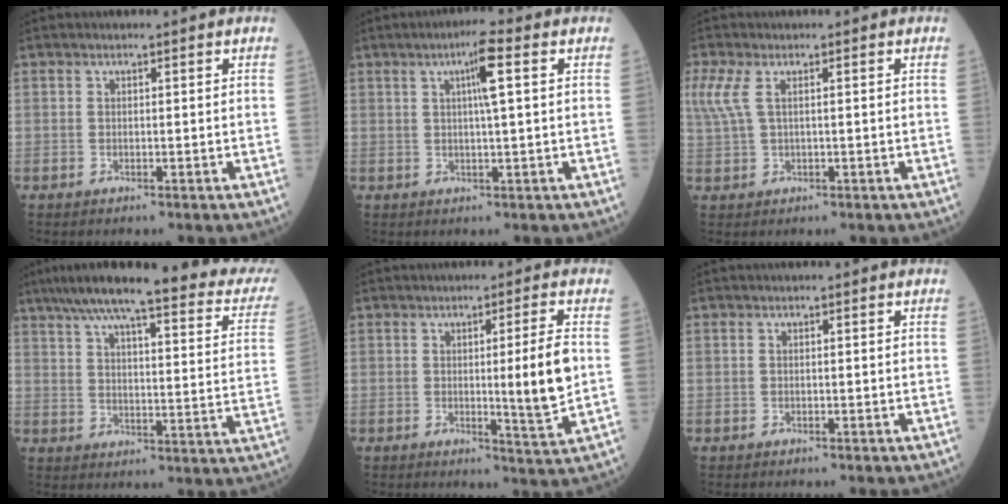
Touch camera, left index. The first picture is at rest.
{"total": 4.7, "force": [1.3, -0.4, 4.5], "torque": [-0.073, 0.002, 0.018]}
{"total": 5.2, "force": [1.9, 1.9, 4.4], "torque": [-0.137, 0.020, 0.043]}
{"total": 27.4, "force": [22.5, 3.2, 15.2], "torque": [-0.216, -0.016, 0.274]}
{"total": 7.1, "force": [-0.2, -1.0, 7.0], "torque": [-0.103, -0.020, -0.002]}
{"total": 0.0}